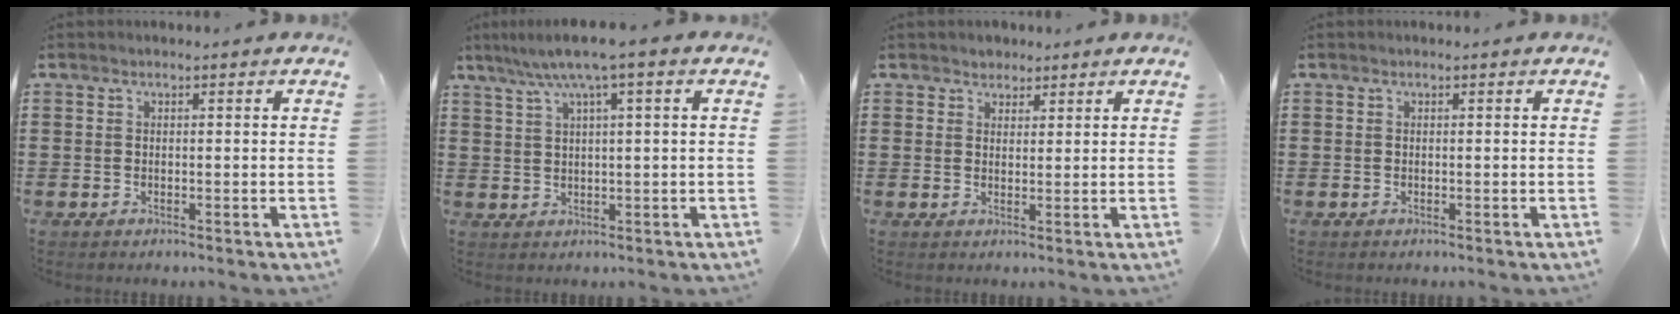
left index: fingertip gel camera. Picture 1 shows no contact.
{"total": 5.4, "force": [2.7, -0.1, 4.7], "torque": [-0.097, -0.001, 0.042]}
{"total": 2.1, "force": [1.7, 1.2, -0.1], "torque": [-0.006, 0.008, 0.033]}
{"total": 0.0}